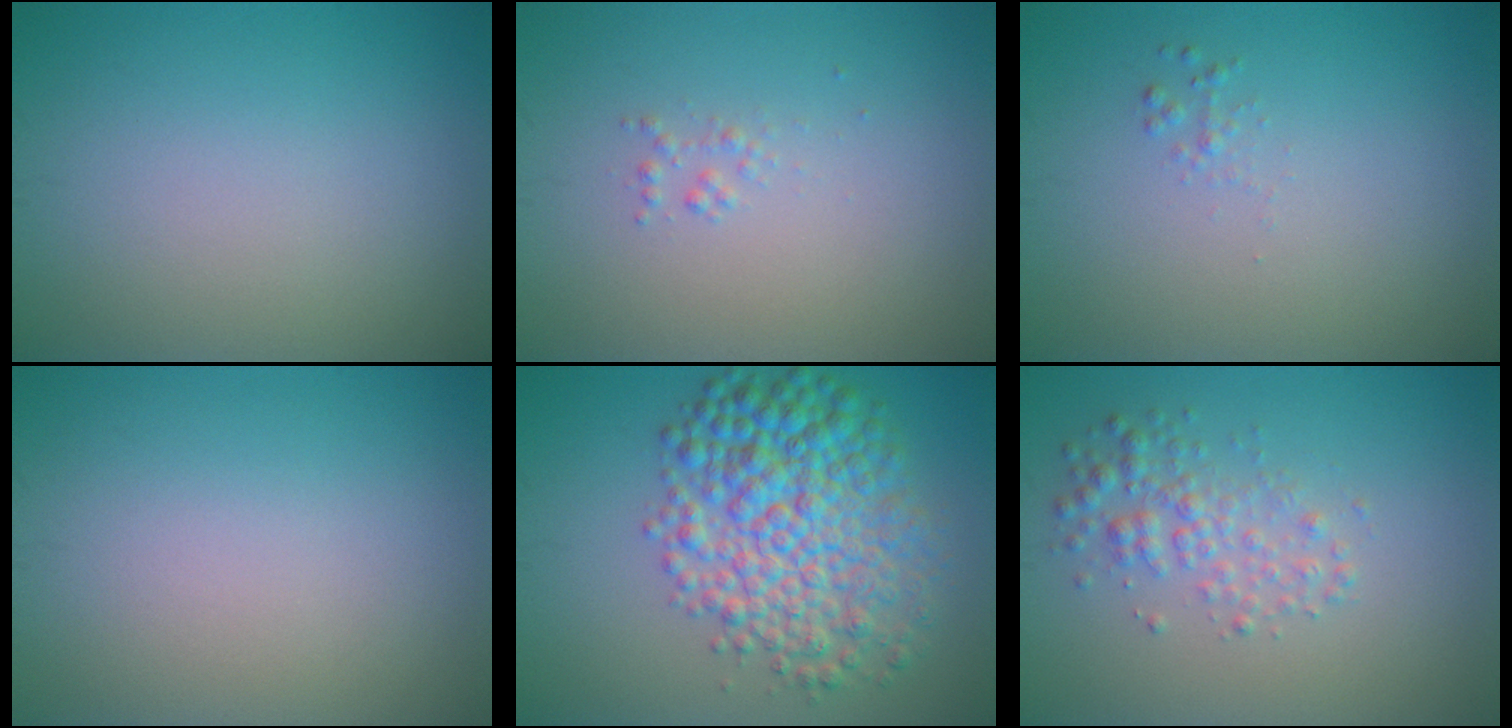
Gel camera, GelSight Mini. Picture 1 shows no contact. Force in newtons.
{"total": 0.7, "press": 0.7, "slide": 0.0}
{"total": 0.6, "press": 0.6, "slide": 0.0}
{"total": 0.0}
{"total": 8.4, "press": 8.4, "slide": 0.0}
{"total": 2.6, "press": 2.6, "slide": 0.0}